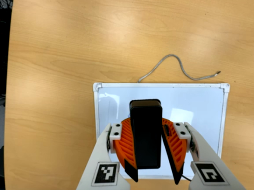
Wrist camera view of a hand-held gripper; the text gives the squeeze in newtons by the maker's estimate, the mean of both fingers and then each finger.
{"total": 9.3, "left": 9.3, "right": 9.3}